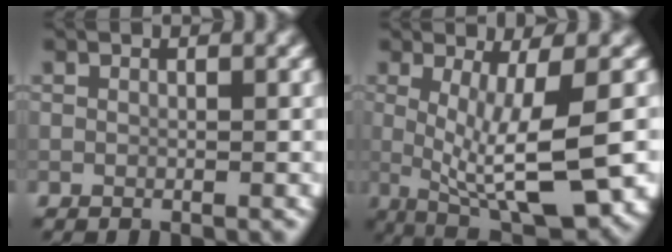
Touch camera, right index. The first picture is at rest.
{"total": 9.3, "force": [-0.9, 2.4, 8.9], "torque": [-0.154, -0.015, -0.010]}